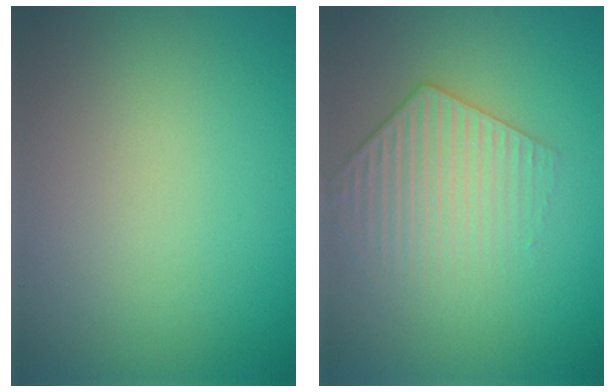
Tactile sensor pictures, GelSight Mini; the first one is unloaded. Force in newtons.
{"total": 3.2, "press": 2.8, "slide": 1.5}